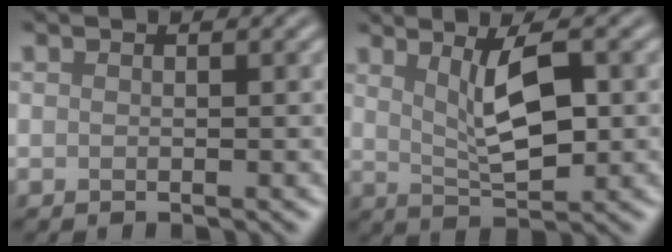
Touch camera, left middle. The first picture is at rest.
{"total": 5.0, "force": [1.4, 1.5, 4.6], "torque": [-0.085, -0.003, 0.029]}